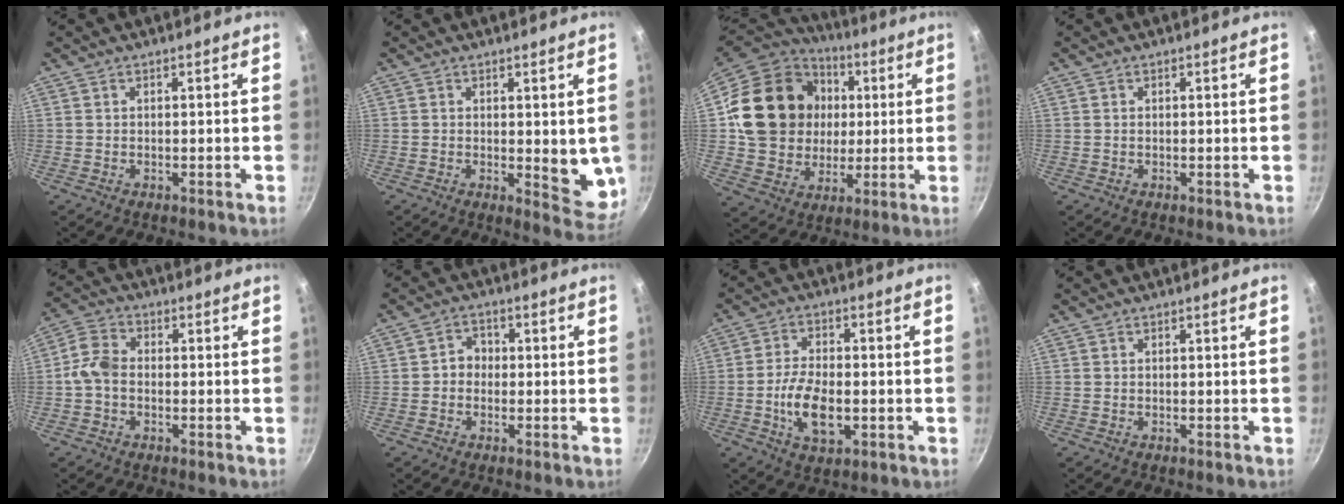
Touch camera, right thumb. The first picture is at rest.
{"total": 7.2, "force": [0.5, 2.9, 6.5], "torque": [-0.068, -0.025, 0.010]}
{"total": 22.3, "force": [3.5, 18.9, 11.2], "torque": [-0.184, 0.018, 0.069]}
{"total": 0.0}
{"total": 5.7, "force": [-1.1, 4.1, 3.8], "torque": [-0.073, 0.024, -0.035]}
{"total": 3.2, "force": [-0.6, 2.8, 1.4], "torque": [0.001, 0.011, -0.016]}
{"total": 9.7, "force": [-2.1, 5.0, 8.0], "torque": [-0.144, 0.009, -0.039]}
{"total": 0.0}